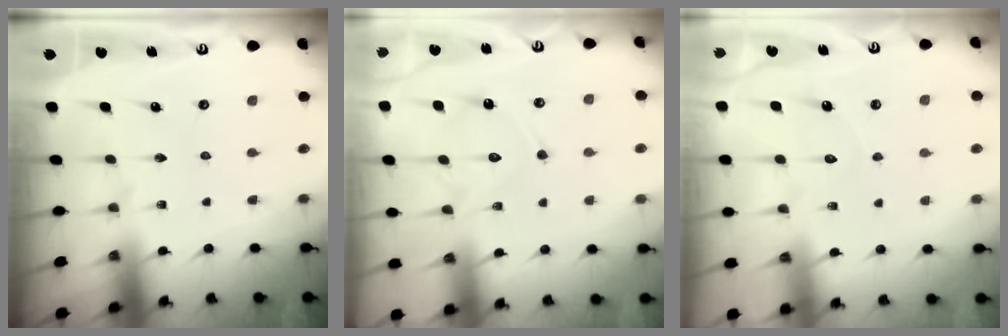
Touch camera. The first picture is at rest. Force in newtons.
{"total": 11.5, "press": 11.5, "slide": 0.3}
{"total": 5.9, "press": 5.9, "slide": 0.4}